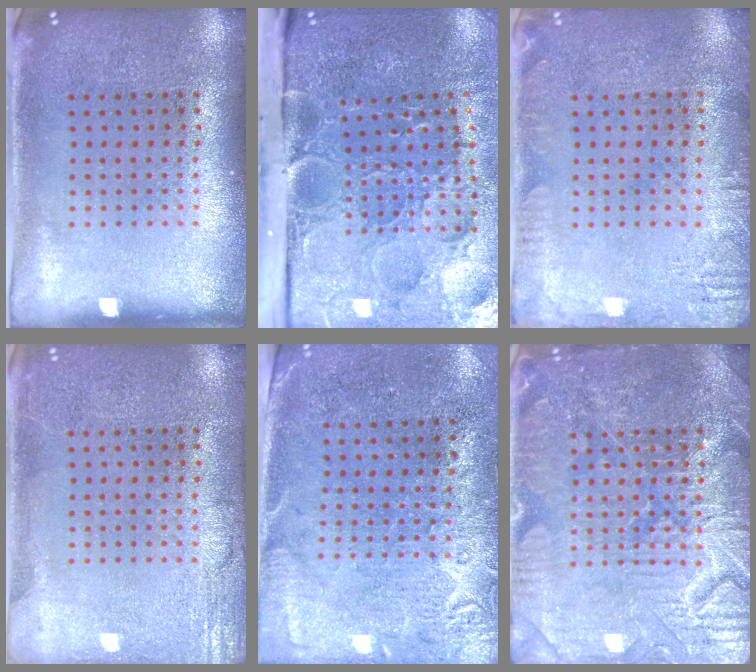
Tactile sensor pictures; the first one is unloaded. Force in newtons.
{"total": 5.5, "press": 4.2, "slide": 3.5}
{"total": 2.2, "press": 2.2, "slide": 0.3}
{"total": 2.6, "press": 2.6, "slide": 0.3}
{"total": 2.8, "press": 2.4, "slide": 1.5}
{"total": 6.4, "press": 6.4, "slide": 0.8}